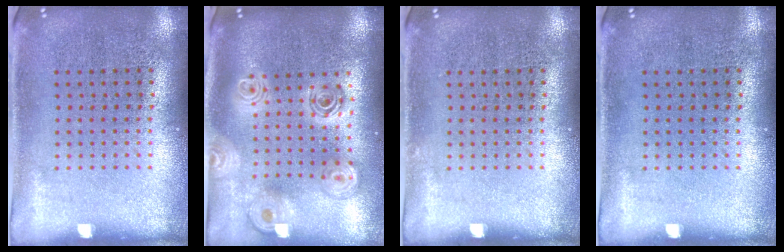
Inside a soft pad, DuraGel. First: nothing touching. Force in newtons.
{"total": 2.3, "press": 1.8, "slide": 1.4}
{"total": 0.0}
{"total": 0.0}